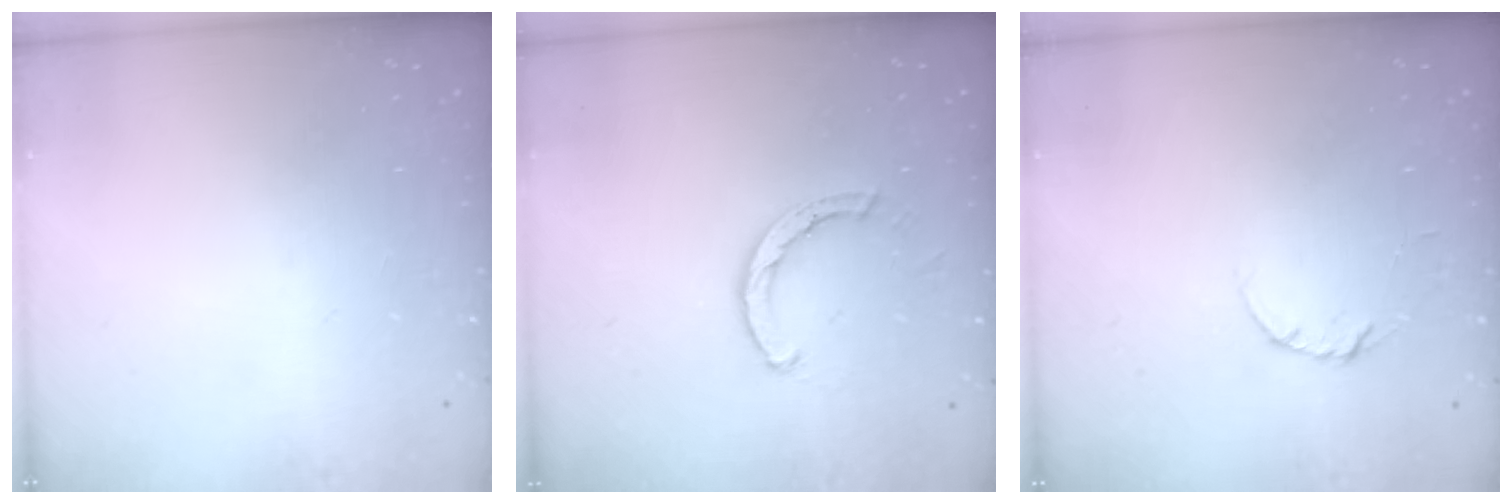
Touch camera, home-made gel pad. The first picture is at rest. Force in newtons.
{"total": 2.1, "press": 2.1, "slide": 0.1}
{"total": 3.7, "press": 3.7, "slide": 0.4}